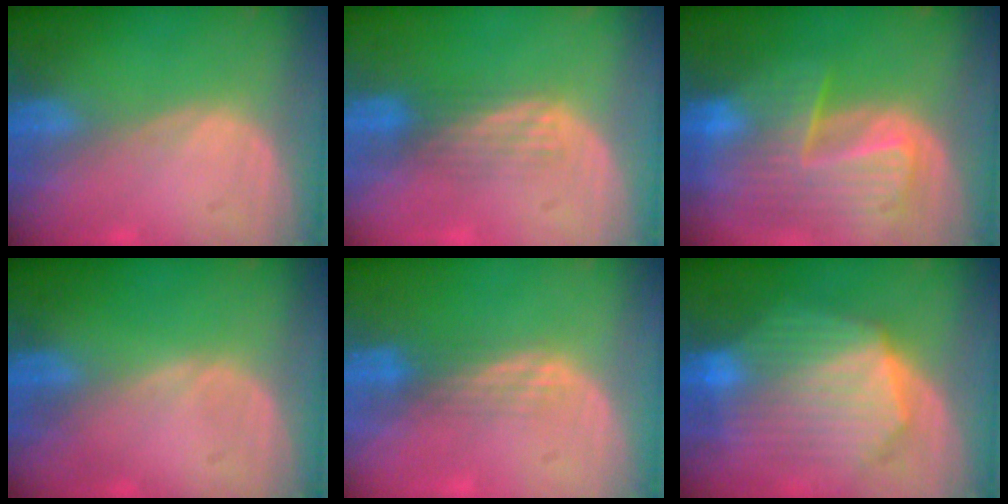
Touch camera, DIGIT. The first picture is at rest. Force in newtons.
{"total": 2.9, "press": 2.9, "slide": 0.2}
{"total": 10.1, "press": 8.8, "slide": 5.0}
{"total": 0.0}
{"total": 3.0, "press": 2.5, "slide": 1.6}
{"total": 10.9, "press": 10.9, "slide": 0.7}